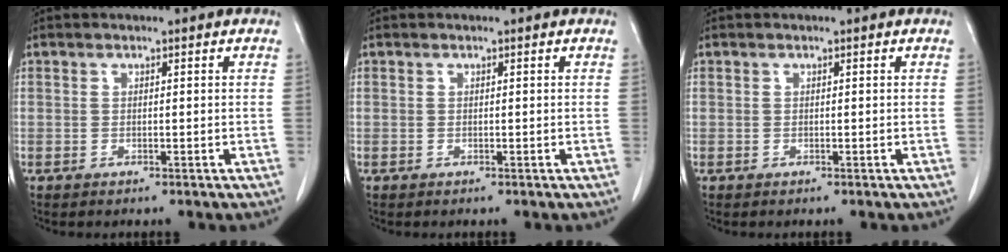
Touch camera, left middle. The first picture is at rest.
{"total": 0.0}
{"total": 0.0}